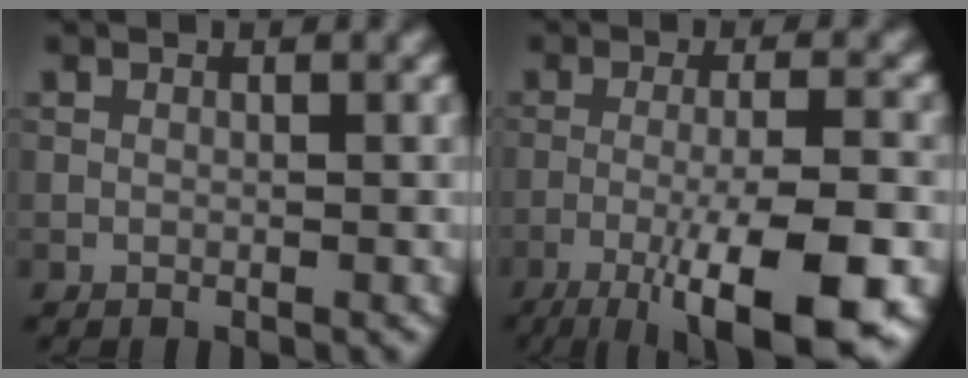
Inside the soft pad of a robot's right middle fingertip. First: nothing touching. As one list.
[{"total": 11.3, "force": [-5.5, 2.6, 9.5], "torque": [-0.147, -0.008, -0.088]}]